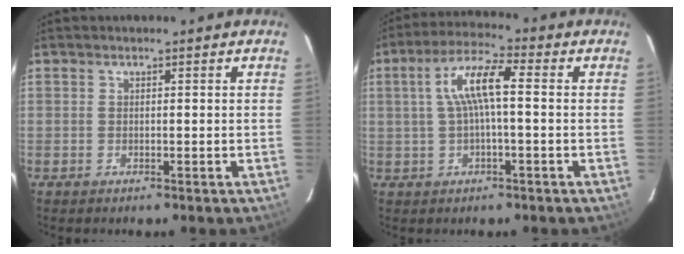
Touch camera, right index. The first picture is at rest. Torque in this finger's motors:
{"motor_torque": [0.46, -0.10, 0.57, 0.16]}